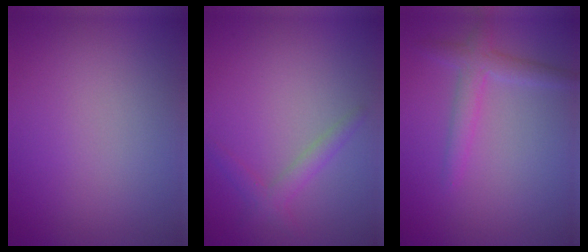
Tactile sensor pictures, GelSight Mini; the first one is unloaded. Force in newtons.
{"total": 1.9, "press": 1.9, "slide": 0.0}
{"total": 2.5, "press": 2.5, "slide": 0.1}